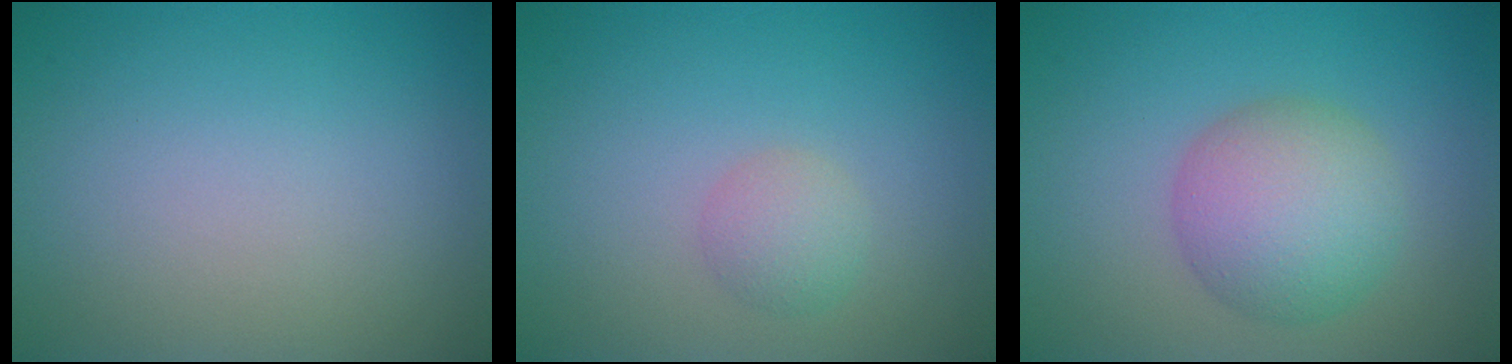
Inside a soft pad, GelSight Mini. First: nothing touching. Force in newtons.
{"total": 1.8, "press": 1.8, "slide": 0.0}
{"total": 5.6, "press": 5.6, "slide": 0.1}